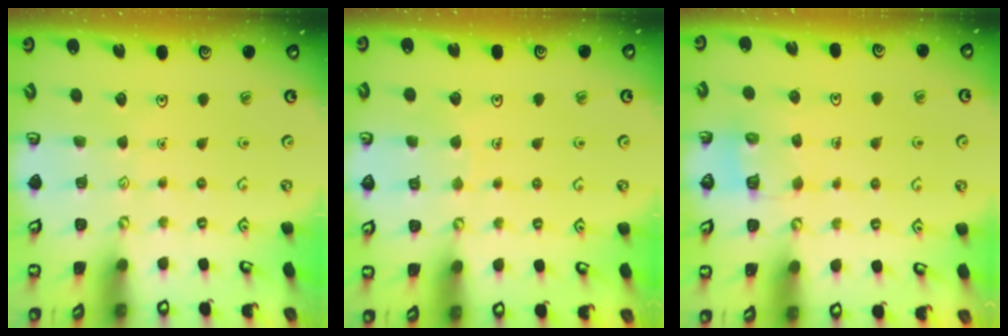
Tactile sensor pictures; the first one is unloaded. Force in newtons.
{"total": 3.9, "press": 3.9, "slide": 0.4}
{"total": 5.2, "press": 5.1, "slide": 0.4}